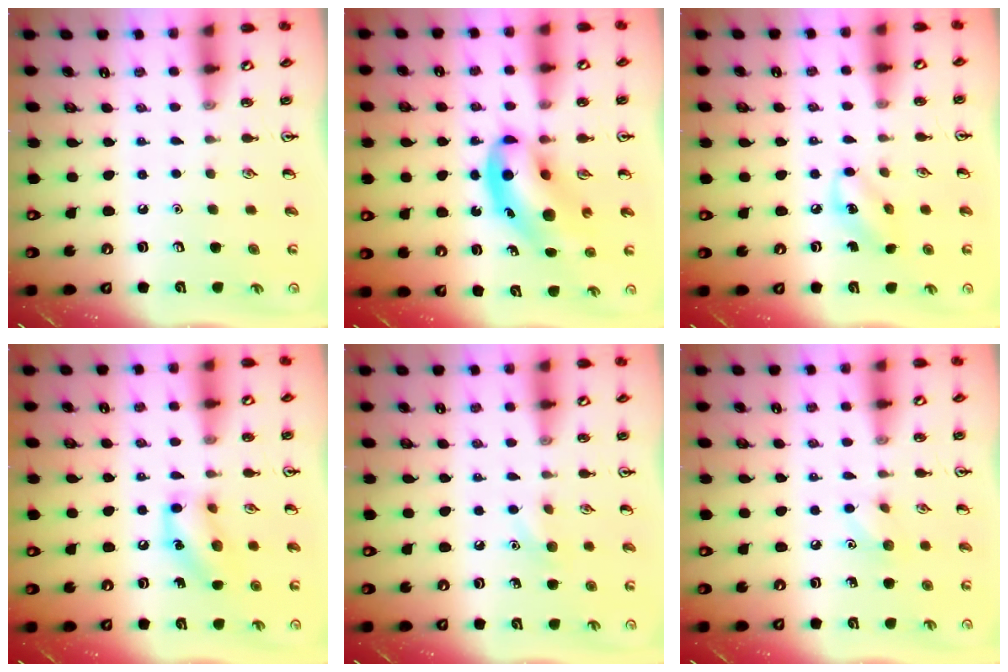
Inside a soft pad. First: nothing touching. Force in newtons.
{"total": 12.6, "press": 12.2, "slide": 3.4}
{"total": 5.2, "press": 5.1, "slide": 0.8}
{"total": 11.6, "press": 11.4, "slide": 1.9}
{"total": 5.7, "press": 5.5, "slide": 1.7}
{"total": 5.2, "press": 5.0, "slide": 1.7}